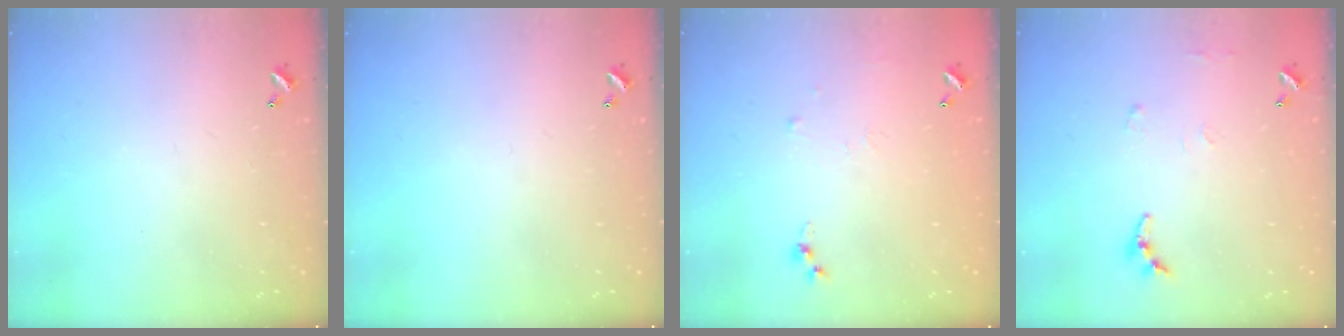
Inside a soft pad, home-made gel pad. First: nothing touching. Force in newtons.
{"total": 0.0}
{"total": 6.2, "press": 6.2, "slide": 0.8}
{"total": 6.0, "press": 5.9, "slide": 0.7}